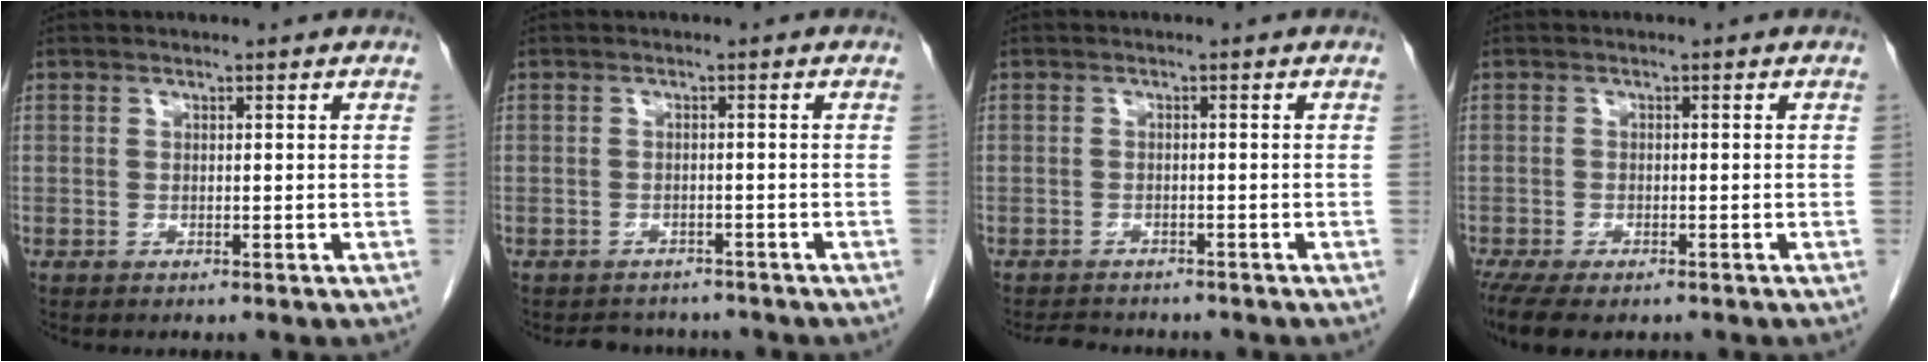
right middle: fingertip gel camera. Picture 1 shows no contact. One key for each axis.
{"total": 4.7, "fx": -4.2, "fy": 1.9, "fz": 0.4, "tx": -0.003, "ty": 0.001, "tz": -0.054}
{"total": 4.8, "fx": -4.4, "fy": 1.5, "fz": 1.3, "tx": -0.022, "ty": -0.006, "tz": -0.061}
{"total": 7.9, "fx": -5.8, "fy": 3.0, "fz": 4.5, "tx": -0.082, "ty": -0.014, "tz": -0.089}